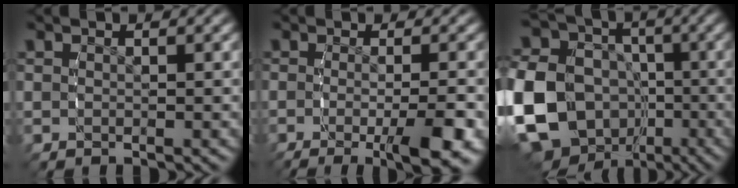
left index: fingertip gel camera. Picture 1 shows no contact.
{"total": 4.3, "force": [-2.3, 0.3, 3.6], "torque": [-0.057, -0.008, -0.038]}
{"total": 17.0, "force": [-3.2, 15.2, 7.0], "torque": [-0.180, -0.065, -0.054]}